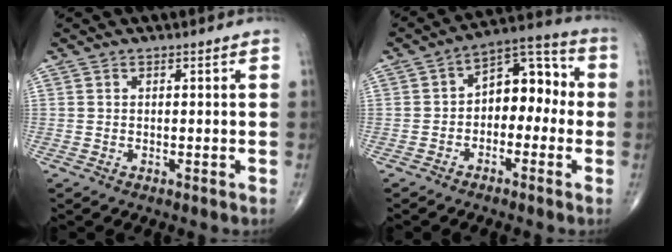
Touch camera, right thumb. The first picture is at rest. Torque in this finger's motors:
{"motor_torque": [0.25, -0.17, 0.41, 0.10, 0.17]}